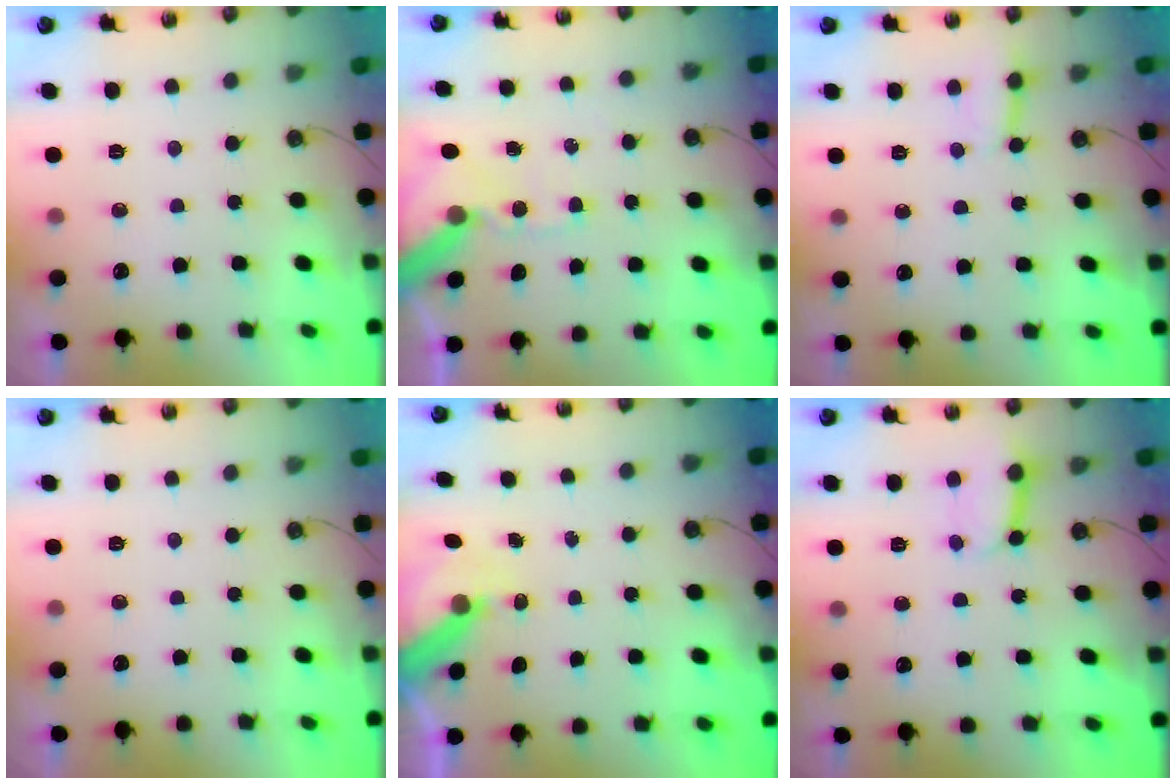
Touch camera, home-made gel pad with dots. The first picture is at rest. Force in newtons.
{"total": 12.5, "press": 12.4, "slide": 2.0}
{"total": 3.7, "press": 3.6, "slide": 0.4}
{"total": 0.0}
{"total": 8.0, "press": 8.0, "slide": 0.8}
{"total": 7.2, "press": 7.2, "slide": 0.8}